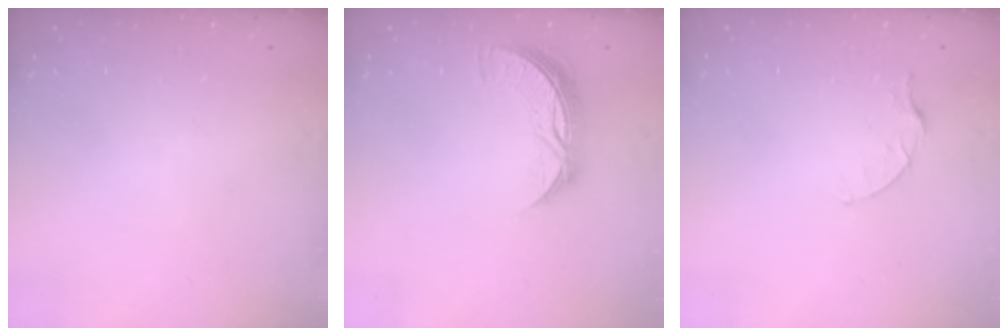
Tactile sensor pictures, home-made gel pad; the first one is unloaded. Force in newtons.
{"total": 8.3, "press": 8.2, "slide": 0.3}
{"total": 3.6, "press": 3.6, "slide": 0.4}